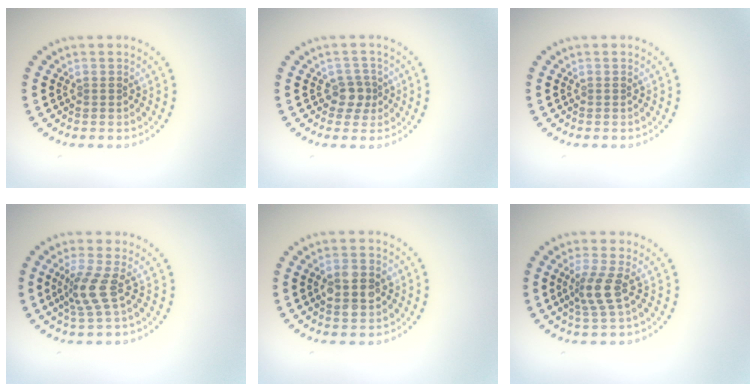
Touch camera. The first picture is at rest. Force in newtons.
{"total": 1.9, "press": 1.6, "slide": 1.1}
{"total": 0.0}
{"total": 2.9, "press": 2.1, "slide": 1.9}
{"total": 4.0, "press": 4.0, "slide": 0.2}
{"total": 2.7, "press": 2.1, "slide": 1.8}